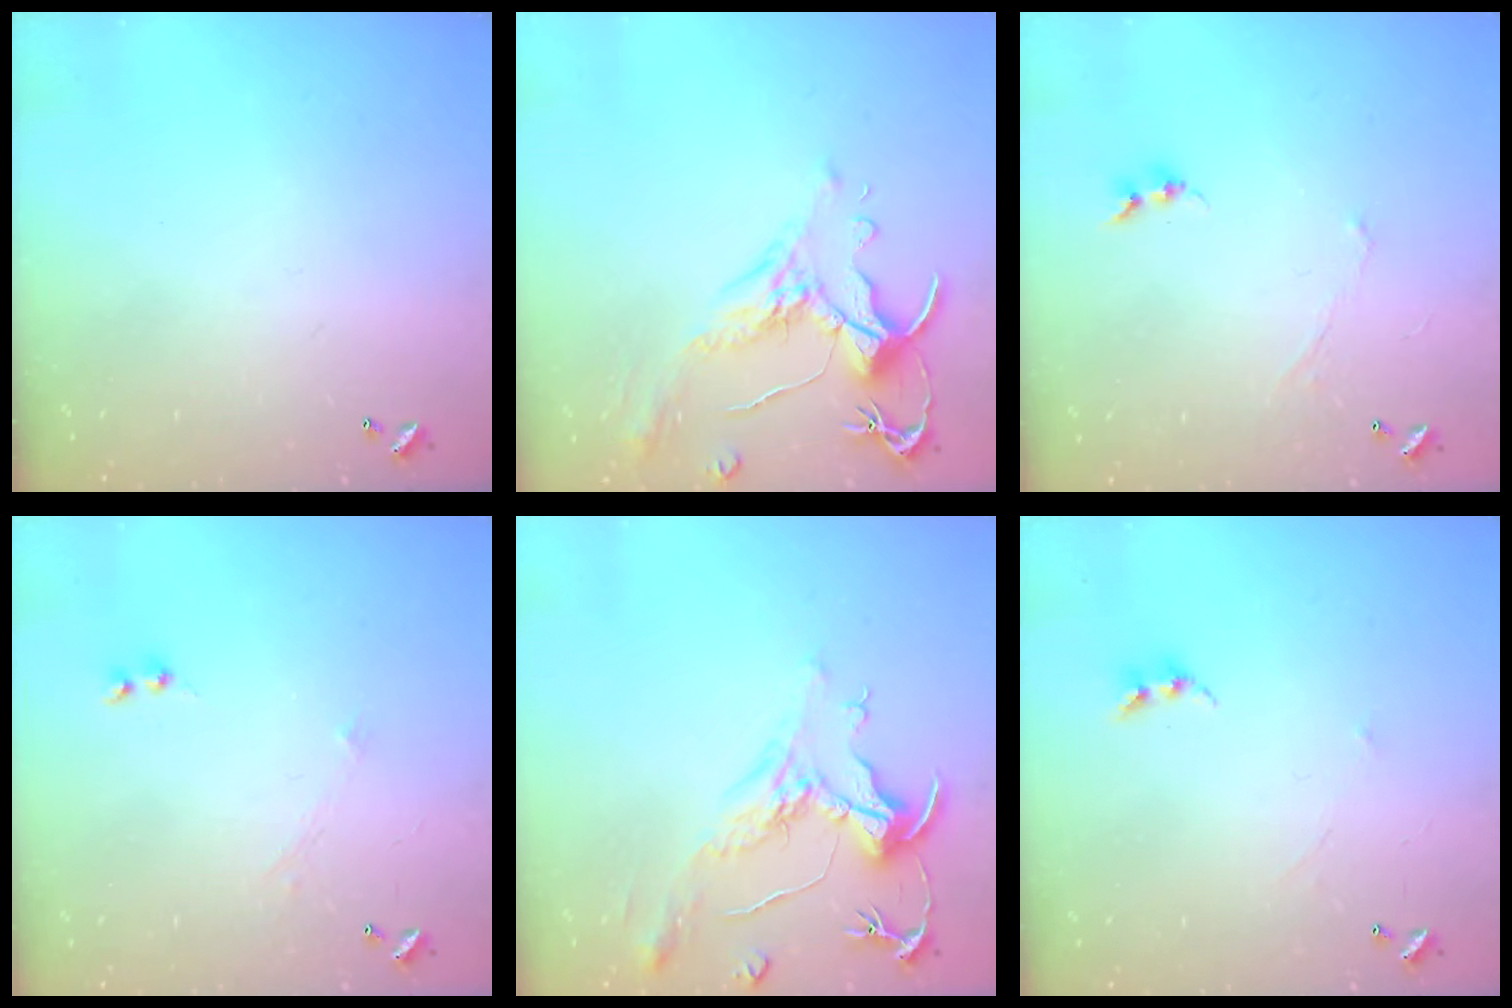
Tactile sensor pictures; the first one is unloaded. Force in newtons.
{"total": 1.6, "press": 1.0, "slide": 1.2}
{"total": 1.1, "press": 0.8, "slide": 0.7}
{"total": 1.1, "press": 0.9, "slide": 0.5}
{"total": 2.2, "press": 1.7, "slide": 1.4}
{"total": 1.0, "press": 0.9, "slide": 0.4}